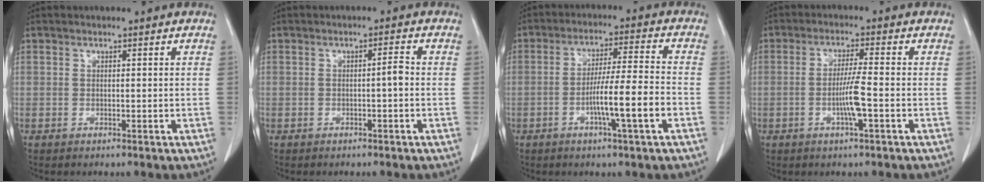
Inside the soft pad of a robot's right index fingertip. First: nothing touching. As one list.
[{"total": 1.7, "force": [-0.4, 0.1, 1.6], "torque": [-0.024, 0.003, -0.008]}, {"total": 9.1, "force": [-3.2, -0.5, 8.5], "torque": [-0.146, 0.001, -0.056]}, {"total": 5.0, "force": [-1.4, -0.4, 4.8], "torque": [-0.092, -0.005, -0.028]}]